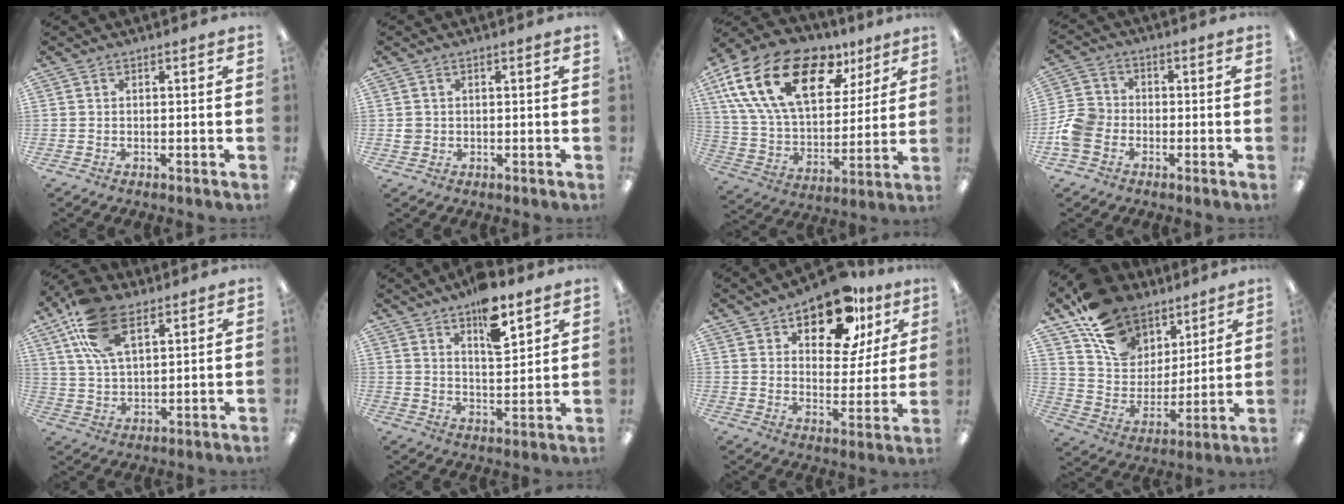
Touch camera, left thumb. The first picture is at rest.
{"total": 2.1, "force": [0.4, 1.9, 0.8], "torque": [-0.017, 0.004, 0.007]}
{"total": 24.3, "force": [11.1, 13.8, 16.7], "torque": [-0.316, -0.040, 0.197]}
{"total": 8.2, "force": [-2.9, 6.6, 3.9], "torque": [-0.087, 0.028, -0.053]}
{"total": 15.9, "force": [8.8, 8.0, 10.5], "torque": [-0.220, -0.016, 0.161]}
{"total": 10.6, "force": [7.5, 3.9, 6.3], "torque": [-0.087, -0.044, 0.126]}
{"total": 16.5, "force": [11.6, 7.9, 8.6], "torque": [-0.130, -0.060, 0.198]}
{"total": 16.7, "force": [11.4, 11.0, 5.3], "torque": [-0.103, -0.076, 0.217]}